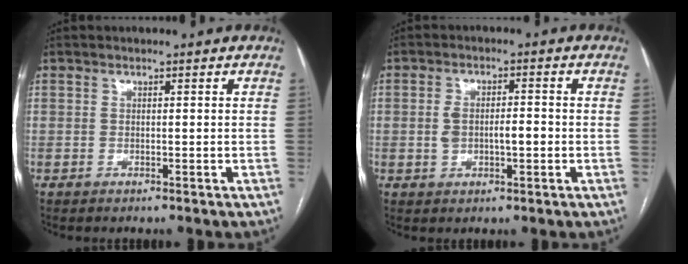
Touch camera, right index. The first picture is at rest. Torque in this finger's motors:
{"motor_torque": [0.79, 0.01, 0.29, 0.09]}